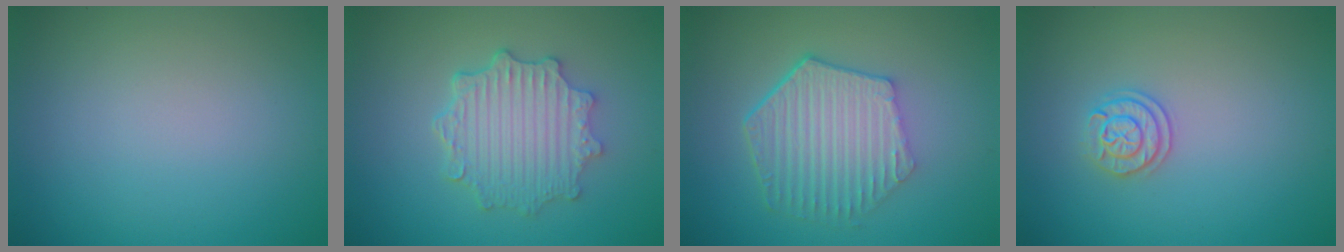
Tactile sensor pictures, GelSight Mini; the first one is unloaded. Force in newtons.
{"total": 4.7, "press": 3.8, "slide": 2.7}
{"total": 5.9, "press": 4.4, "slide": 4.0}
{"total": 1.9, "press": 1.8, "slide": 0.5}